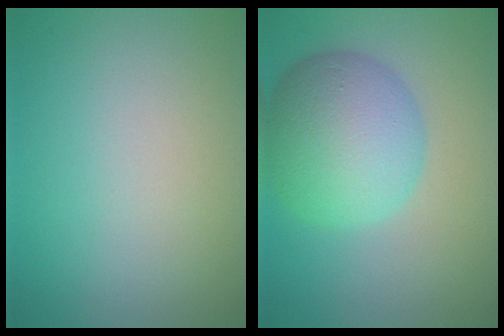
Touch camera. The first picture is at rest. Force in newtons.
{"total": 8.2, "press": 8.2, "slide": 0.2}